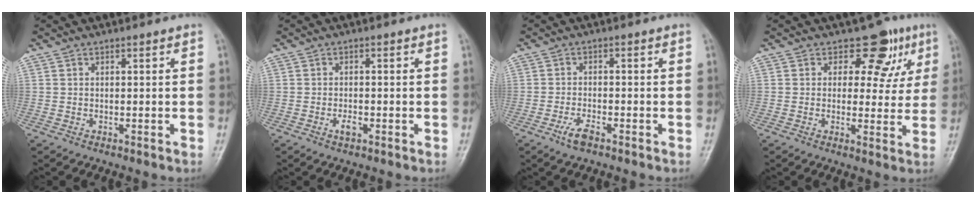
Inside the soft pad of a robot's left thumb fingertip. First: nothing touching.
{"total": 1.8, "force": [-1.0, 0.9, 1.1], "torque": [-0.020, 0.004, -0.019]}
{"total": 3.1, "force": [-2.1, 1.1, 2.0], "torque": [-0.045, 0.010, -0.042]}
{"total": 7.6, "force": [4.2, 5.6, 3.0], "torque": [0.012, -0.015, 0.045]}